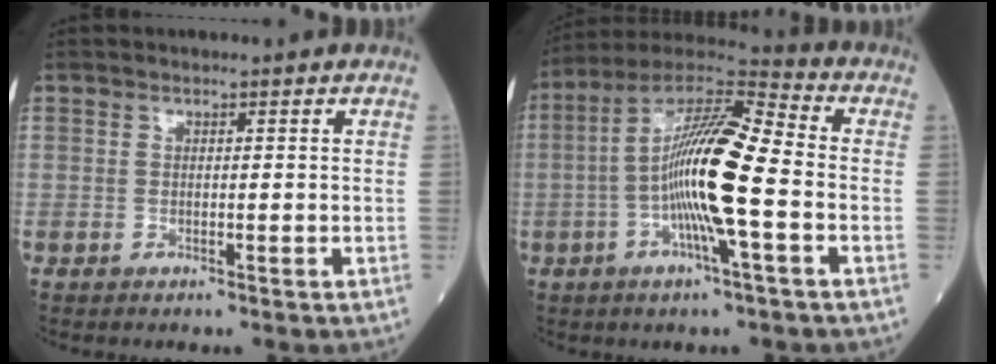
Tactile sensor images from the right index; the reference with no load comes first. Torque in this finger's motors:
{"motor_torque": [1.26, -0.84, 1.05, 0.21]}